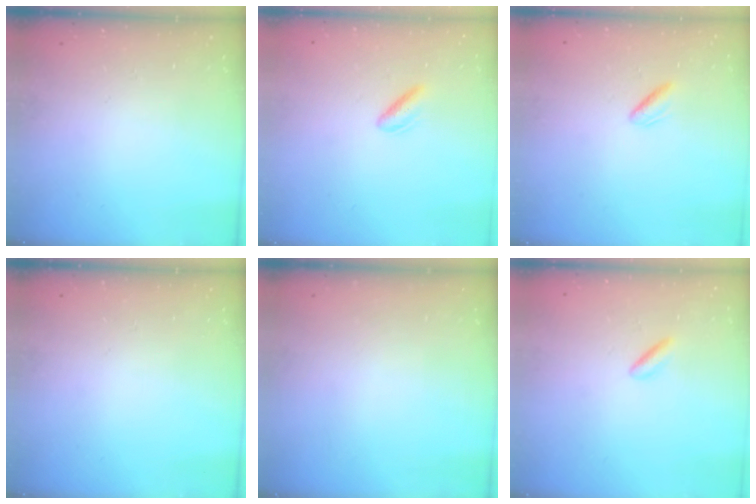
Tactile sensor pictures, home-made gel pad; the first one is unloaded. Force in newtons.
{"total": 2.6, "press": 2.2, "slide": 1.3}
{"total": 2.3, "press": 1.9, "slide": 1.2}
{"total": 0.0}
{"total": 0.0}
{"total": 2.2, "press": 2.0, "slide": 1.0}